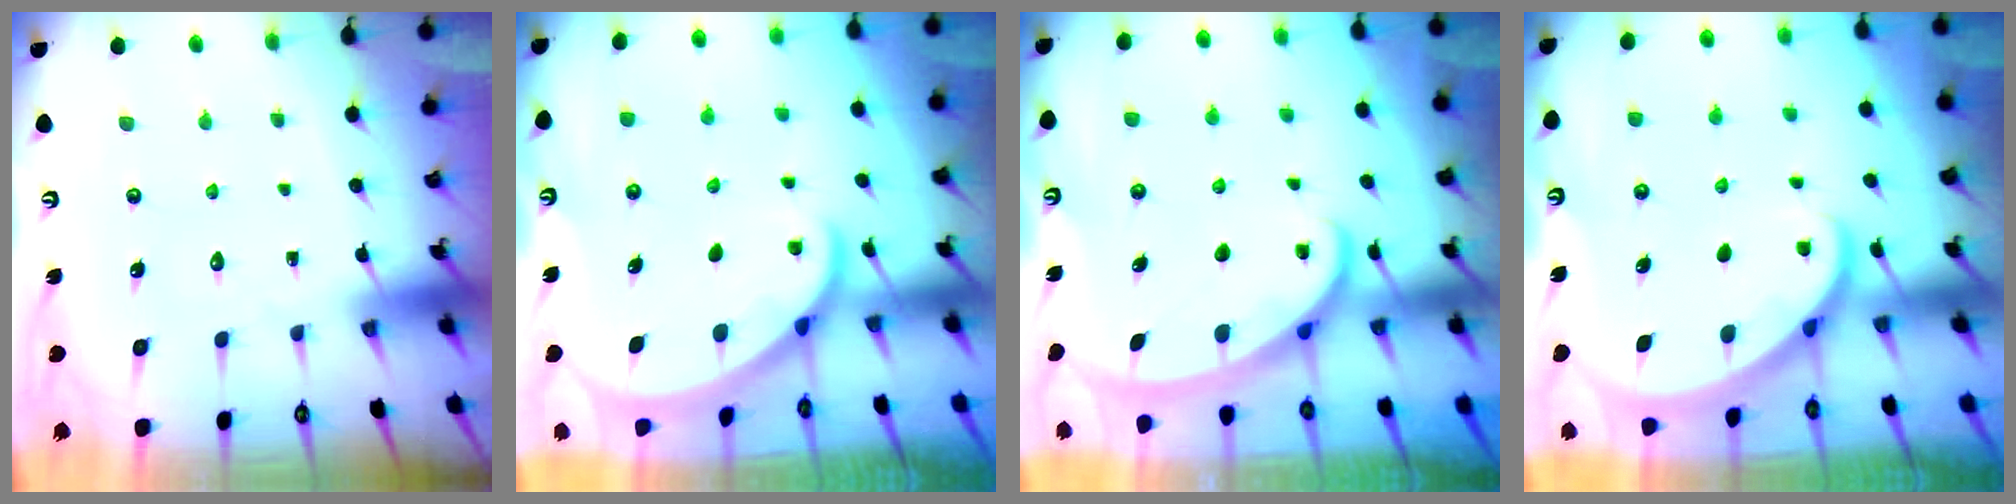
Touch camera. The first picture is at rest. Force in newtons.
{"total": 1.9, "press": 1.9, "slide": 0.1}
{"total": 2.6, "press": 2.6, "slide": 0.4}
{"total": 2.8, "press": 2.8, "slide": 0.2}